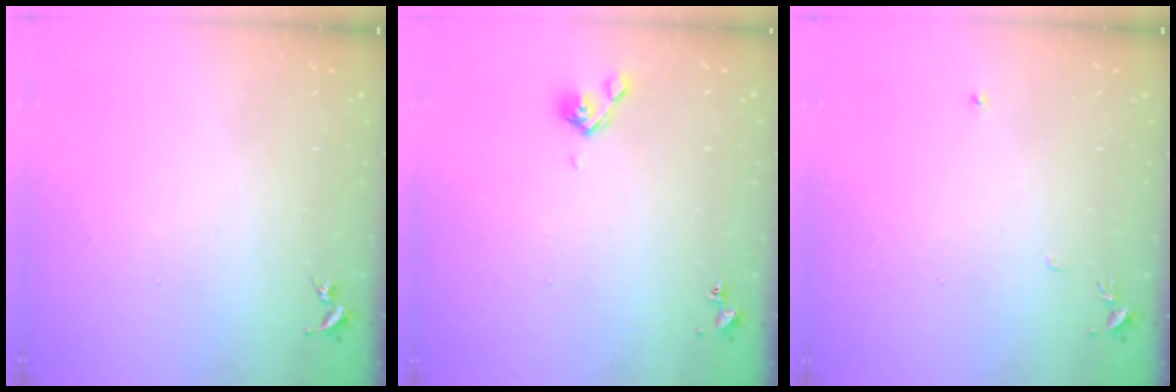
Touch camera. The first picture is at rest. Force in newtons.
{"total": 5.3, "press": 5.1, "slide": 1.3}
{"total": 6.2, "press": 6.2, "slide": 0.7}